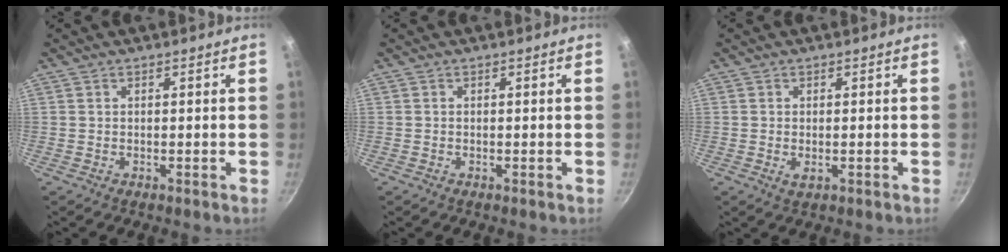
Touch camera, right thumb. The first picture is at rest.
{"total": 0.0}
{"total": 1.8, "force": [-0.4, 0.8, 1.5], "torque": [-0.026, -0.005, -0.005]}